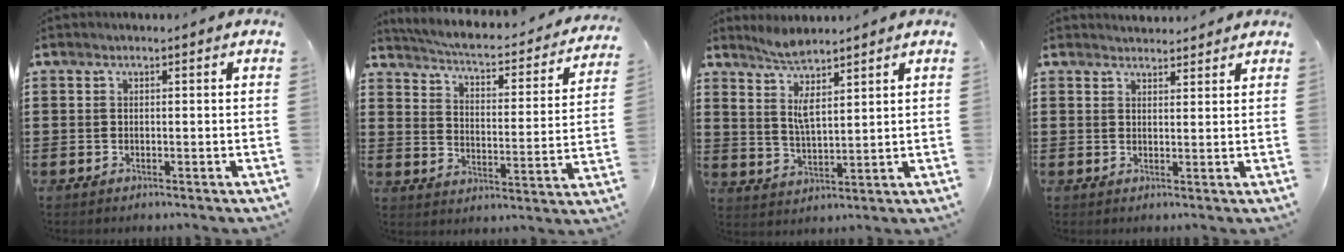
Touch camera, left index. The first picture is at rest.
{"total": 3.6, "force": [3.3, -0.2, 1.4], "torque": [-0.049, -0.035, 0.046]}
{"total": 5.5, "force": [3.9, 1.3, 3.7], "torque": [-0.082, -0.004, 0.069]}
{"total": 2.0, "force": [2.0, 0.3, -0.2], "torque": [-0.002, -0.002, 0.039]}